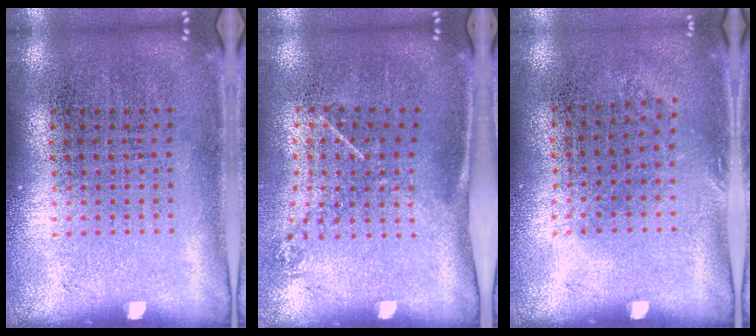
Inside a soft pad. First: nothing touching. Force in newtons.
{"total": 1.3, "press": 0.9, "slide": 0.9}
{"total": 0.8, "press": 0.6, "slide": 0.5}